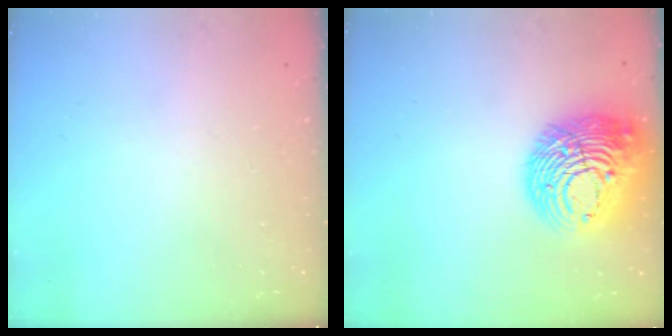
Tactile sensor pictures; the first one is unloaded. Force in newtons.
{"total": 19.4, "press": 19.3, "slide": 2.1}